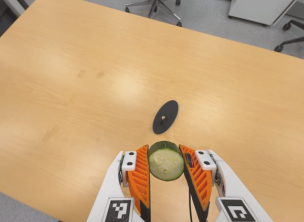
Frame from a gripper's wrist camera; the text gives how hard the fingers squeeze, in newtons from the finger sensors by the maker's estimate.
{"total": 10.3, "left": 9.9, "right": 10.8}